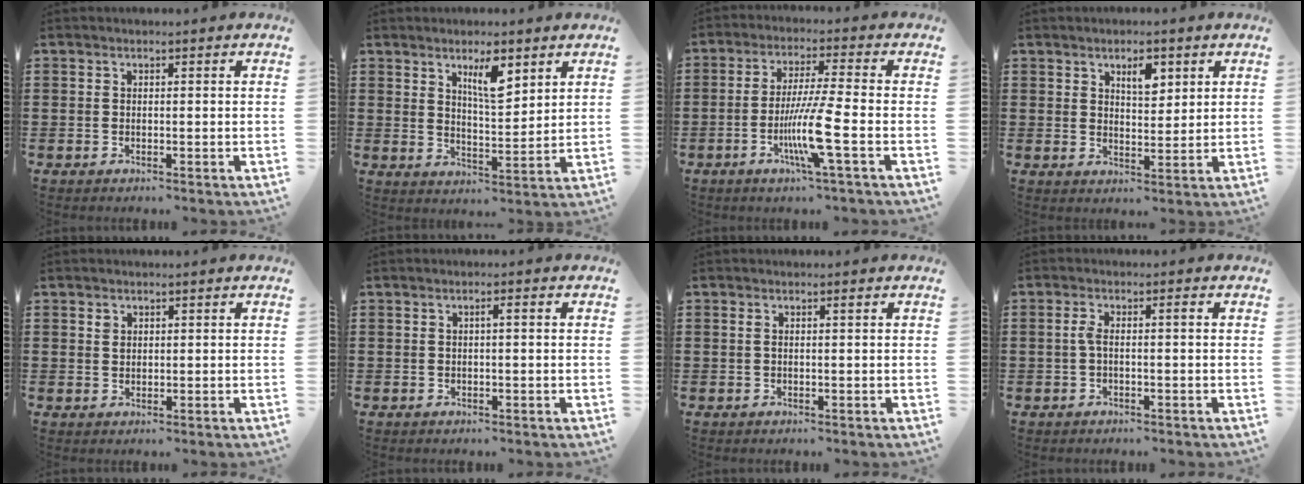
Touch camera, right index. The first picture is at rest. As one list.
[{"total": 6.2, "force": [3.8, 1.7, 4.6], "torque": [-0.083, -0.004, 0.062]}, {"total": 9.1, "force": [-3.1, -0.1, 8.6], "torque": [-0.170, -0.019, -0.061]}, {"total": 4.0, "force": [2.4, 1.8, 2.7], "torque": [-0.035, -0.002, 0.036]}, {"total": 1.2, "force": [0.6, 0.9, 0.5], "torque": [-0.013, 0.003, 0.012]}, {"total": 1.0, "force": [0.0, 0.0, 1.0], "torque": [-0.017, -0.002, -0.001]}, {"total": 0.8, "force": [0.2, 0.1, 0.7], "torque": [-0.015, 0.000, 0.004]}, {"total": 2.4, "force": [-0.3, 0.4, 2.3], "torque": [-0.057, -0.003, -0.012]}]